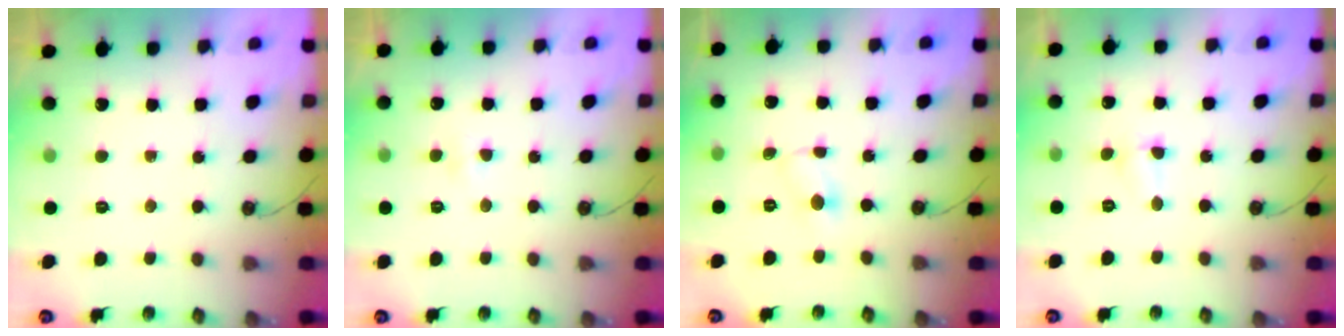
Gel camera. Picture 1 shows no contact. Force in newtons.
{"total": 2.9, "press": 2.8, "slide": 0.5}
{"total": 1.8, "press": 1.8, "slide": 0.2}
{"total": 3.0, "press": 2.9, "slide": 0.5}